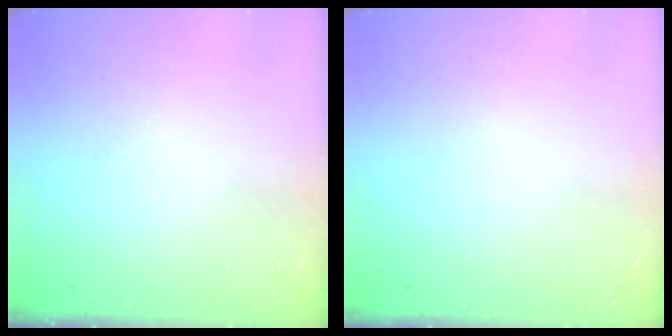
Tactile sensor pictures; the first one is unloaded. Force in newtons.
{"total": 0.0}